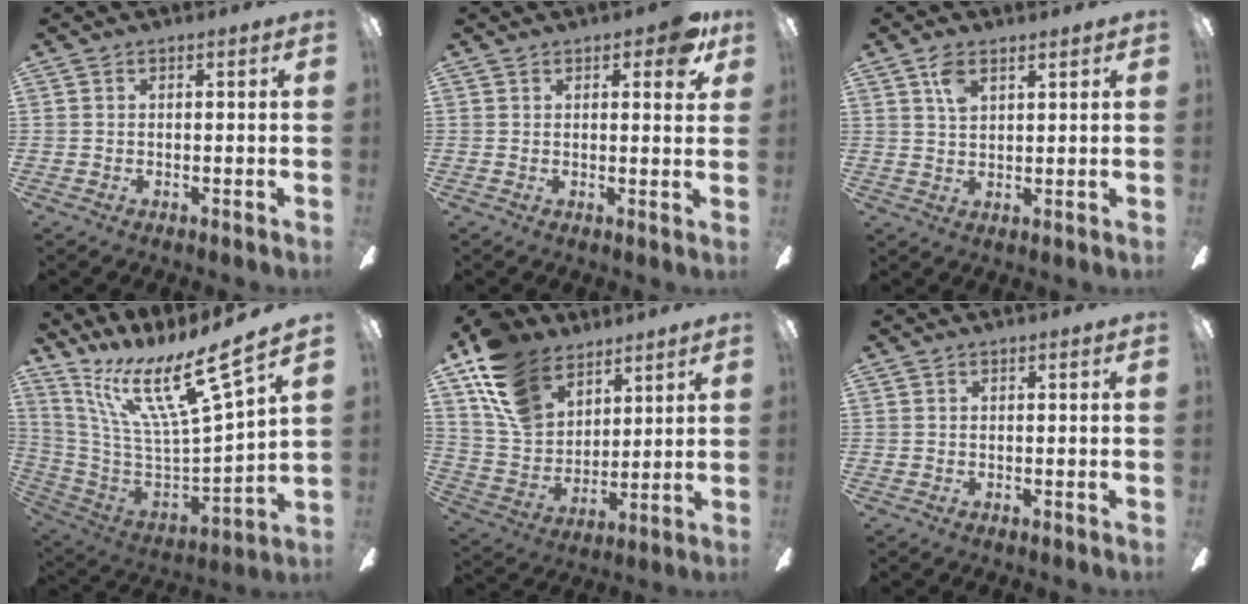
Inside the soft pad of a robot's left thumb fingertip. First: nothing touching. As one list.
[{"total": 5.7, "force": [3.3, 2.3, 4.1], "torque": [-0.046, -0.009, 0.051]}, {"total": 4.6, "force": [3.0, 2.1, 2.9], "torque": [-0.056, -0.001, 0.053]}, {"total": 20.2, "force": [12.7, 4.1, 15.1], "torque": [-0.276, -0.089, 0.200]}, {"total": 16.1, "force": [10.7, 10.0, 6.6], "torque": [-0.148, -0.043, 0.213]}, {"total": 0.0}]